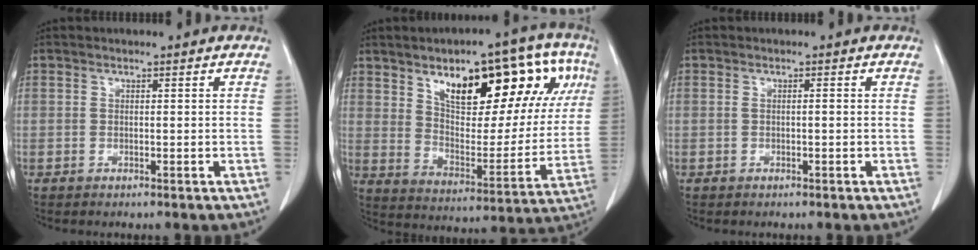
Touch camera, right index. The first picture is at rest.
{"total": 22.6, "force": [10.5, 8.5, 18.1], "torque": [-0.249, 0.025, 0.163]}
{"total": 0.5, "force": [-0.1, 0.1, 0.5], "torque": [-0.010, 0.001, -0.001]}